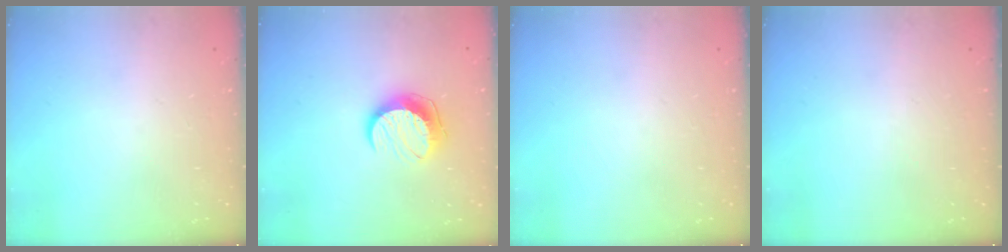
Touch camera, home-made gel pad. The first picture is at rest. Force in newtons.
{"total": 10.5, "press": 10.5, "slide": 0.4}
{"total": 0.0}
{"total": 0.0}